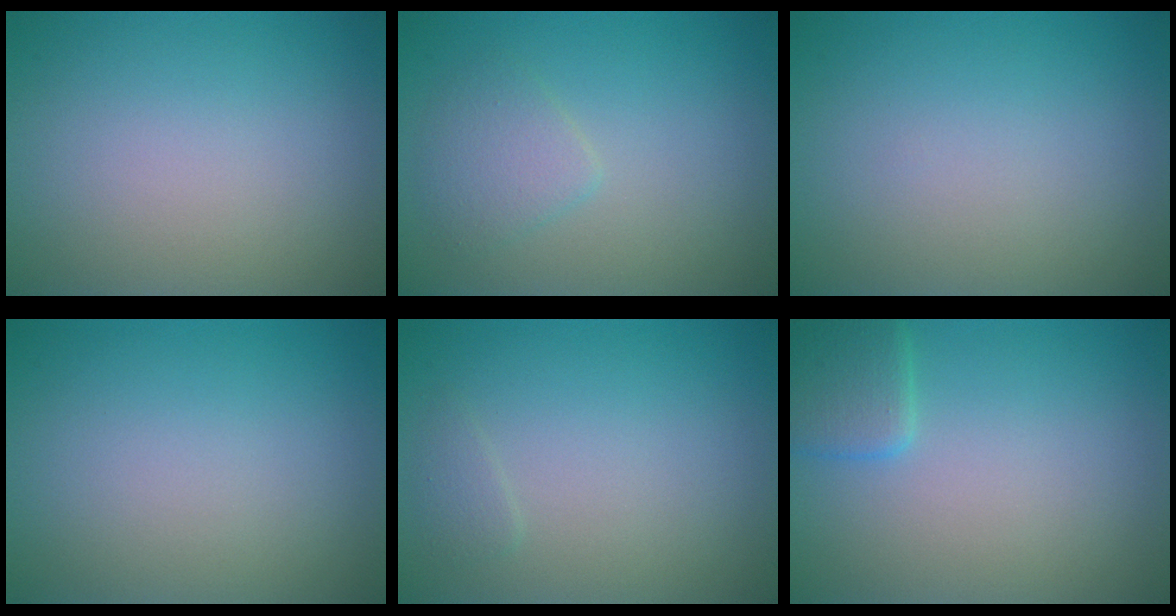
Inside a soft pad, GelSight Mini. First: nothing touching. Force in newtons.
{"total": 2.1, "press": 2.1, "slide": 0.1}
{"total": 0.0}
{"total": 0.0}
{"total": 0.8, "press": 0.8, "slide": 0.1}
{"total": 2.5, "press": 2.5, "slide": 0.1}